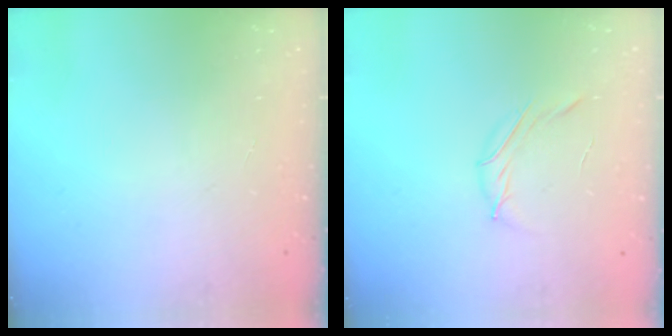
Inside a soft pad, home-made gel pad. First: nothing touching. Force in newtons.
{"total": 4.0, "press": 3.8, "slide": 1.0}